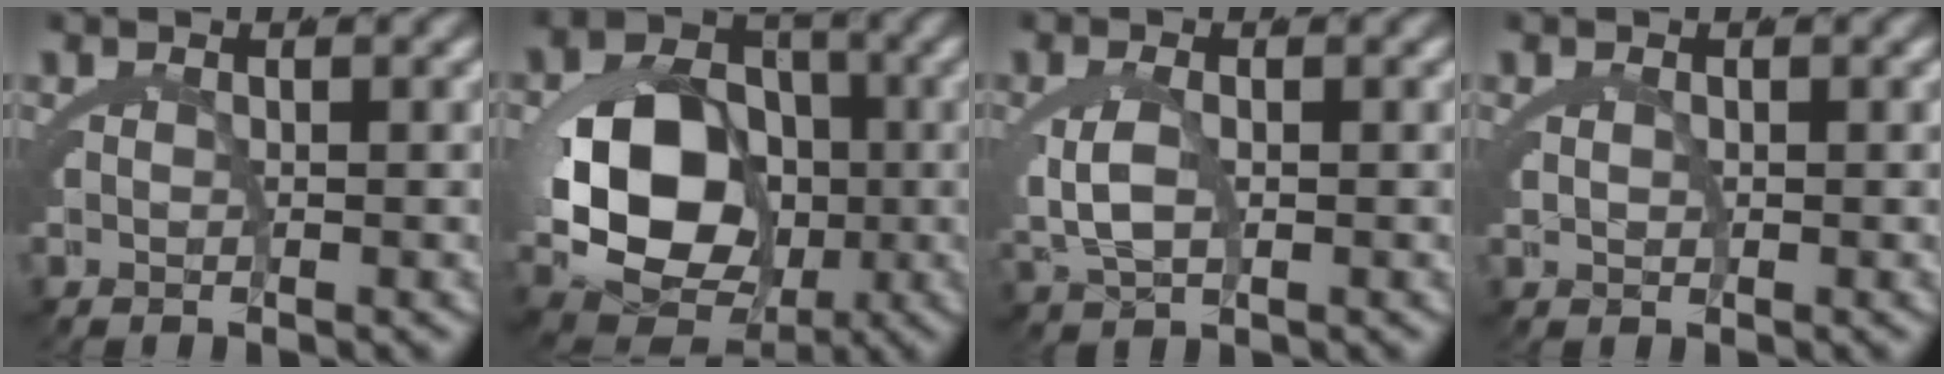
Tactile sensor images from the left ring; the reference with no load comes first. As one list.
[{"total": 12.9, "force": [-1.2, 9.9, 8.1], "torque": [-0.151, -0.037, -0.011]}, {"total": 2.9, "force": [-0.1, 1.4, 2.6], "torque": [-0.076, -0.015, 0.014]}, {"total": 0.5, "force": [0.2, -0.2, 0.4], "torque": [-0.013, -0.009, 0.014]}]